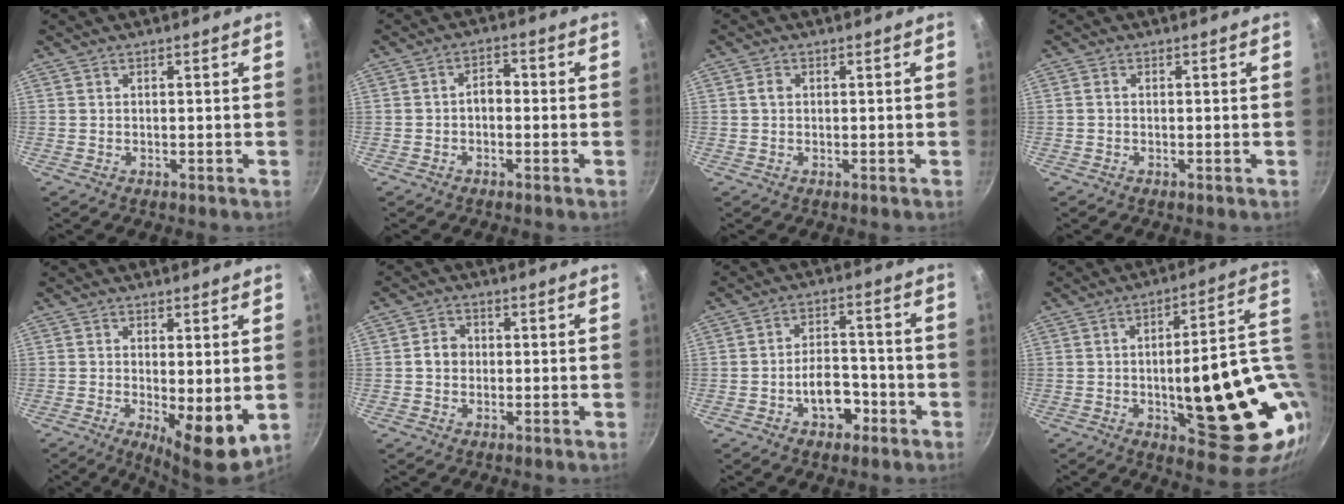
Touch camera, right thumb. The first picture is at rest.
{"total": 3.2, "force": [-0.7, 2.1, 2.2], "torque": [-0.024, 0.017, -0.018]}
{"total": 1.6, "force": [0.2, 1.2, 0.9], "torque": [-0.012, 0.005, 0.002]}
{"total": 0.8, "force": [-0.1, 0.6, 0.5], "torque": [-0.009, 0.005, -0.003]}
{"total": 8.7, "force": [-0.9, 2.8, 8.2], "torque": [-0.110, -0.018, -0.003]}
{"total": 3.6, "force": [-0.1, 3.1, 1.8], "torque": [-0.013, 0.011, -0.007]}
{"total": 7.9, "force": [-3.5, 5.0, 5.1], "torque": [-0.048, 0.033, -0.056]}
{"total": 24.8, "force": [-0.4, 9.2, 23.0], "torque": [-0.279, -0.008, 0.008]}